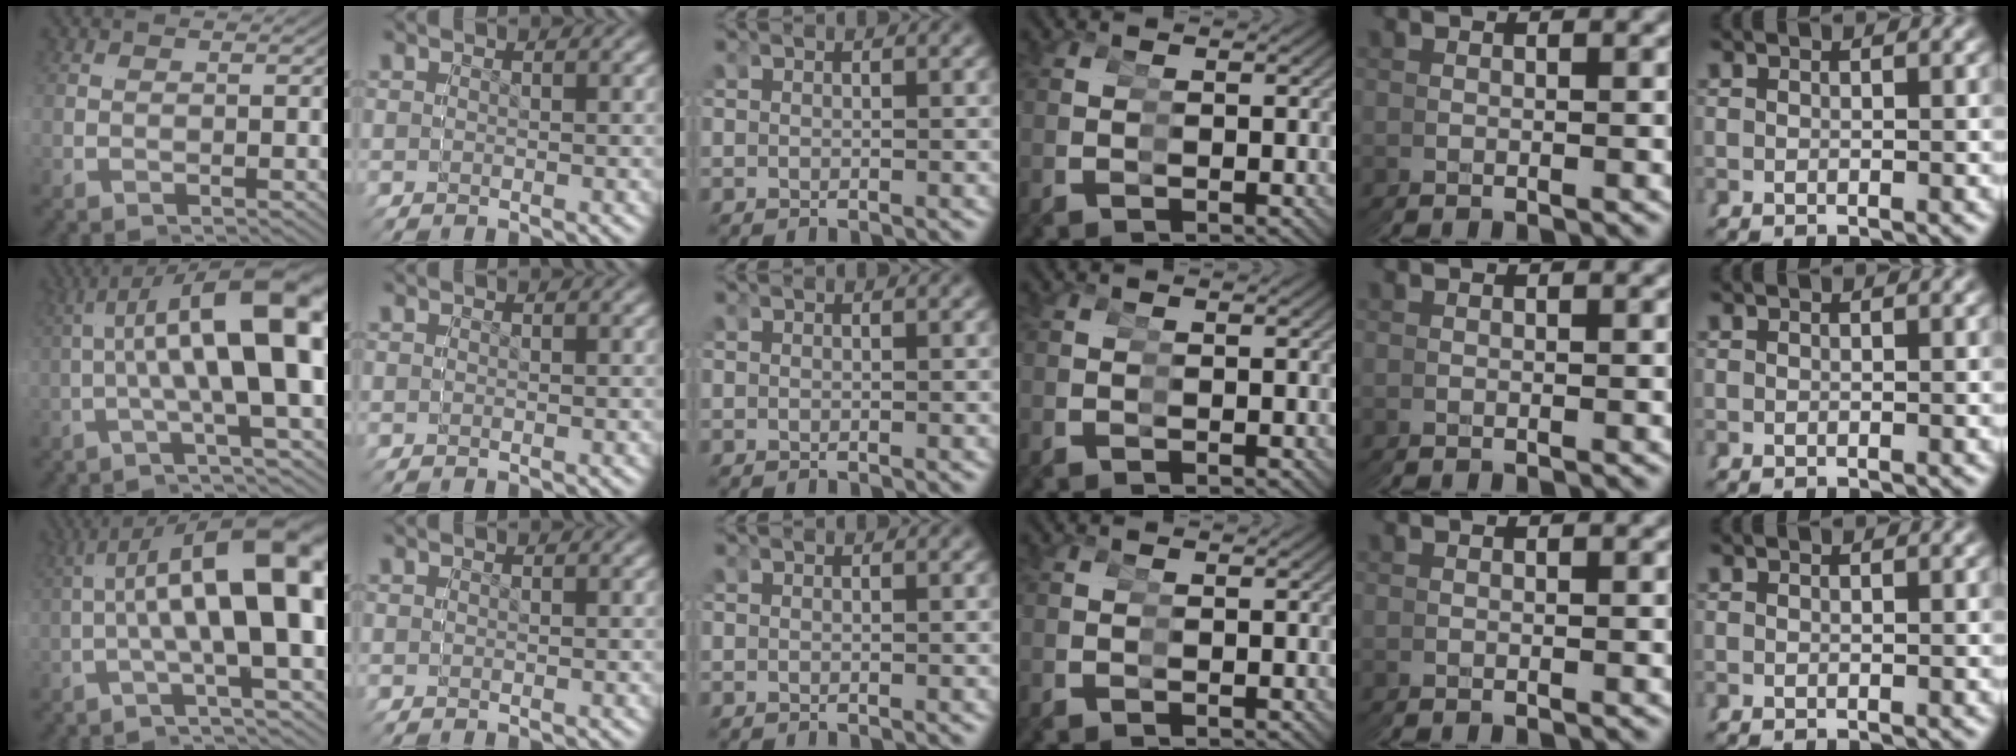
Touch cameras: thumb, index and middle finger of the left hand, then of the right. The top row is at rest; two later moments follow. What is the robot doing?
{"motion": "grasp_and_lifting", "object": "cubes"}